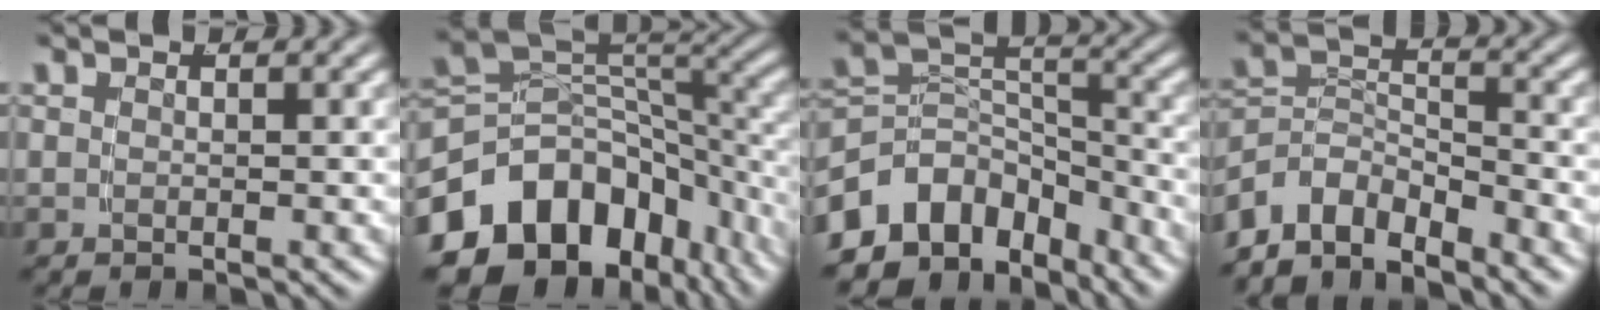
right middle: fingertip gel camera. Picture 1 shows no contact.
{"total": 17.3, "force": [-6.8, 12.1, 10.4], "torque": [-0.184, -0.048, -0.090]}
{"total": 13.3, "force": [-5.5, 10.3, 6.4], "torque": [-0.142, -0.051, -0.083]}
{"total": 8.0, "force": [-4.2, 5.7, 3.6], "torque": [-0.084, -0.037, -0.067]}